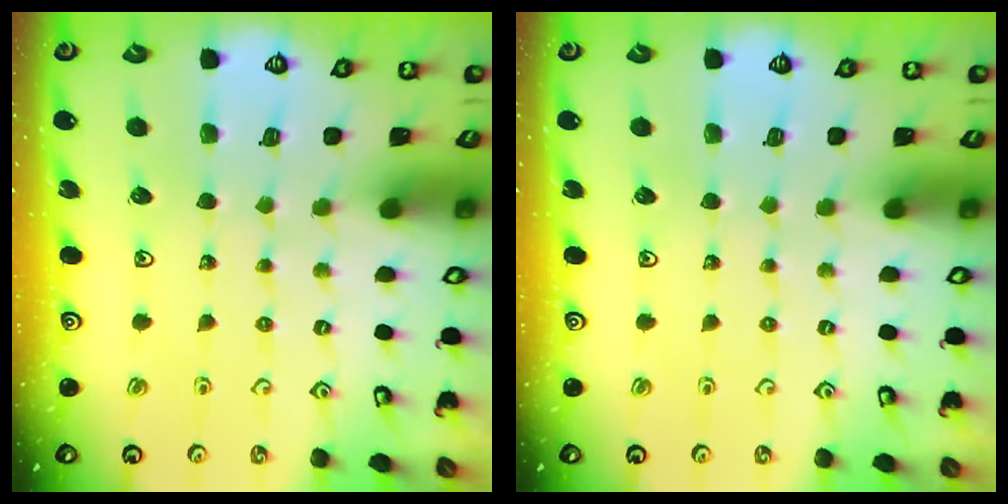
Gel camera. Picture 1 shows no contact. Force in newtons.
{"total": 0.0}